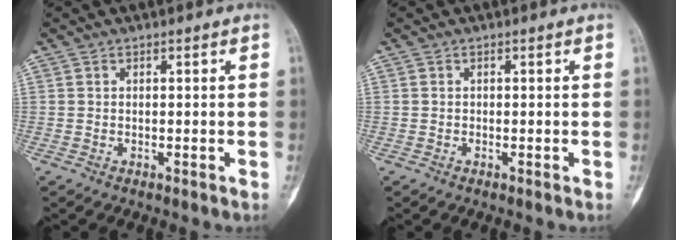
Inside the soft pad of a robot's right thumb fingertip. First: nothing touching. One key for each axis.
{"total": 0.0}